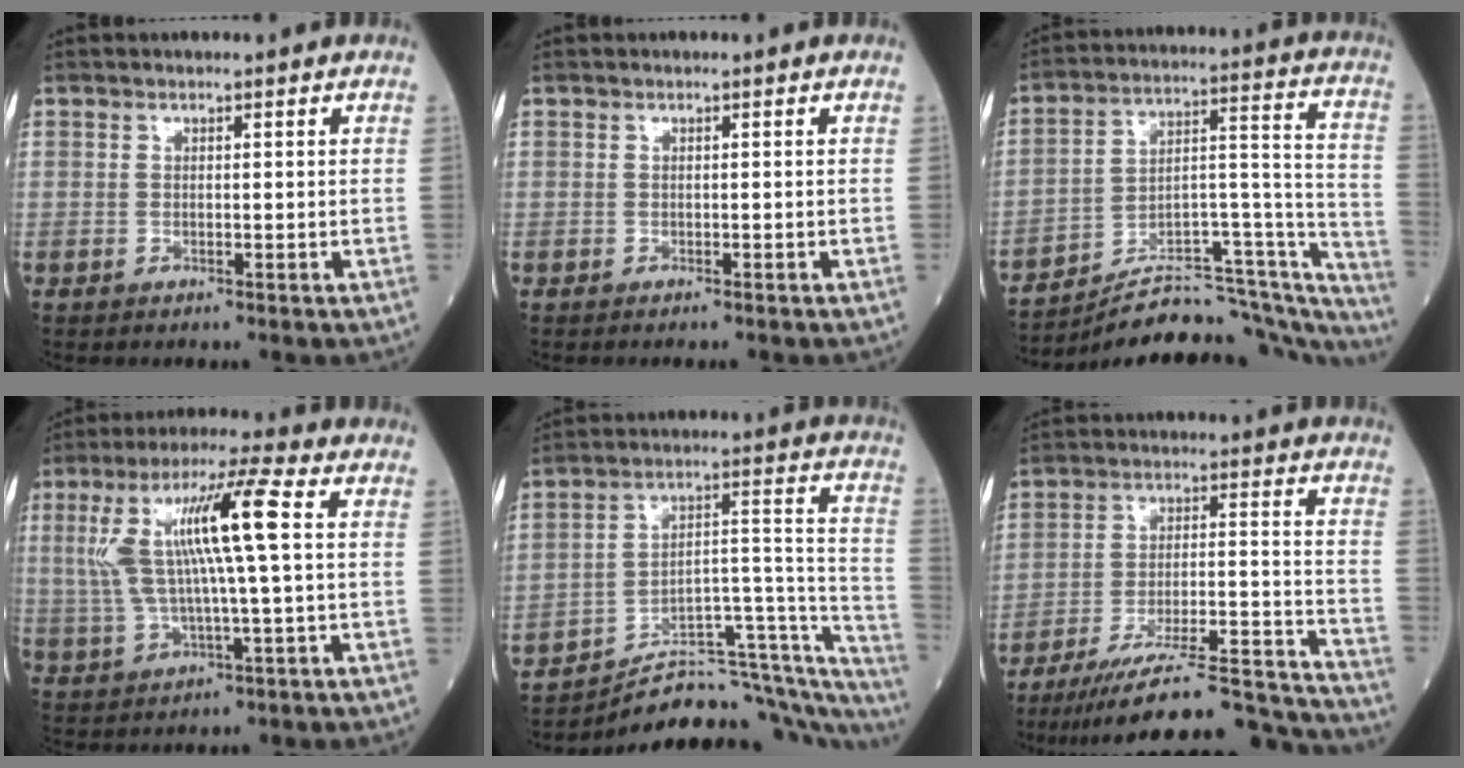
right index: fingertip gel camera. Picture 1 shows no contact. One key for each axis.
{"total": 0.6, "fx": -0.6, "fy": 0.0, "fz": 0.2, "tx": -0.005, "ty": -0.001, "tz": -0.009}
{"total": 28.4, "fx": -26.4, "fy": 4.3, "fz": 9.6, "tx": -0.066, "ty": 0.040, "tz": -0.366}
{"total": 13.5, "fx": 2.4, "fy": 1.0, "fz": 13.2, "tx": -0.270, "ty": 0.025, "tz": 0.044}
{"total": 26.2, "fx": -24.0, "fy": 4.4, "fz": 9.5, "tx": -0.059, "ty": 0.045, "tz": -0.330}
{"total": 24.7, "fx": -22.8, "fy": 1.0, "fz": 9.5, "tx": -0.094, "ty": 0.008, "tz": -0.333}